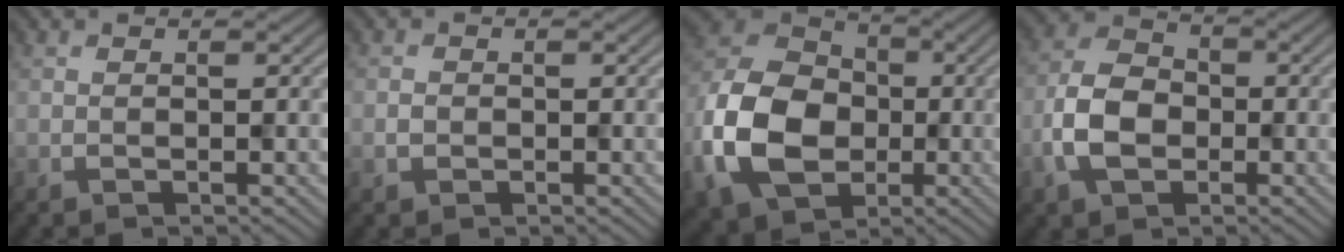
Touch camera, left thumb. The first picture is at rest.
{"total": 0.9, "force": [-0.2, 0.9, 0.1], "torque": [-0.003, -0.002, -0.004]}
{"total": 14.1, "force": [-3.8, 10.5, 8.7], "torque": [-0.224, -0.020, -0.089]}
{"total": 6.7, "force": [-2.3, 4.7, 4.2], "torque": [-0.093, 0.002, -0.052]}